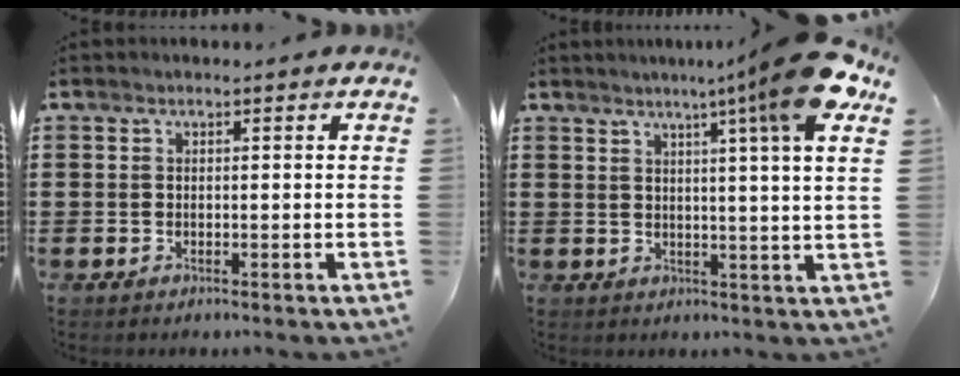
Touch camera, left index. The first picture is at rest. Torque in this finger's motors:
{"motor_torque": [1.07, -1.06, 0.49, 0.21]}